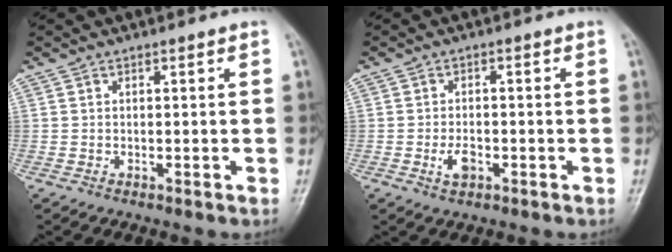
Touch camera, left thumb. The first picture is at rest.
{"total": 3.1, "force": [-1.2, 1.8, 2.2], "torque": [-0.039, 0.004, -0.021]}